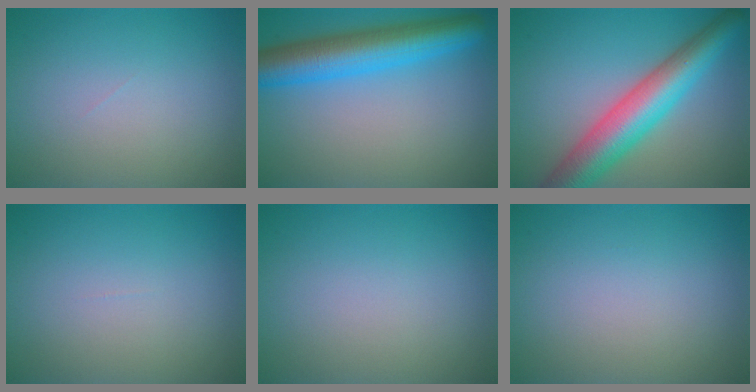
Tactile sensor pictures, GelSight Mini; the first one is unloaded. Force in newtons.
{"total": 7.7, "press": 7.7, "slide": 0.3}
{"total": 8.3, "press": 8.3, "slide": 0.1}
{"total": 0.0}
{"total": 0.0}
{"total": 0.0}